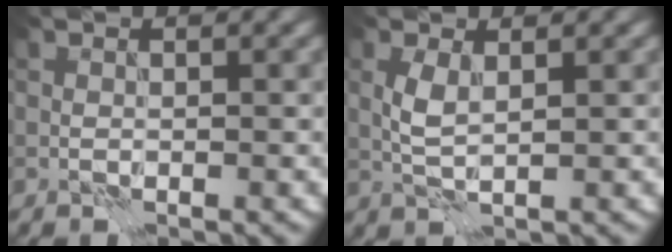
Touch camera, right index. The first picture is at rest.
{"total": 2.1, "force": [0.5, 0.6, 1.9], "torque": [-0.047, 0.004, 0.013]}